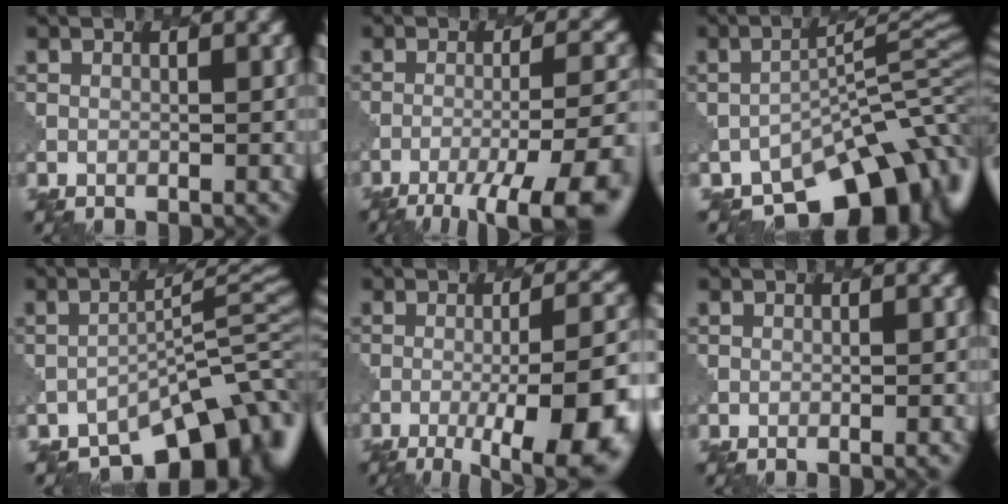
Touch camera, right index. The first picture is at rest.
{"total": 8.9, "force": [-5.9, 2.1, 6.4], "torque": [-0.108, -0.010, -0.088]}
{"total": 11.9, "force": [-8.2, 5.3, 6.7], "torque": [-0.087, -0.010, -0.125]}
{"total": 10.9, "force": [-8.2, 4.1, 6.0], "torque": [-0.069, -0.006, -0.124]}
{"total": 12.4, "force": [-5.5, 3.7, 10.5], "torque": [-0.137, -0.004, -0.079]}
{"total": 1.3, "force": [-0.4, 0.6, 1.1], "torque": [0.000, 0.009, -0.010]}